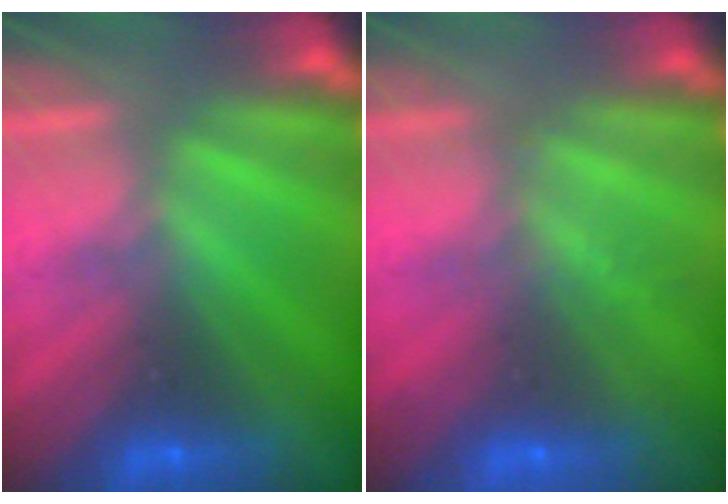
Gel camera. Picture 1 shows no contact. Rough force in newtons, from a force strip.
{"total": 2.0}